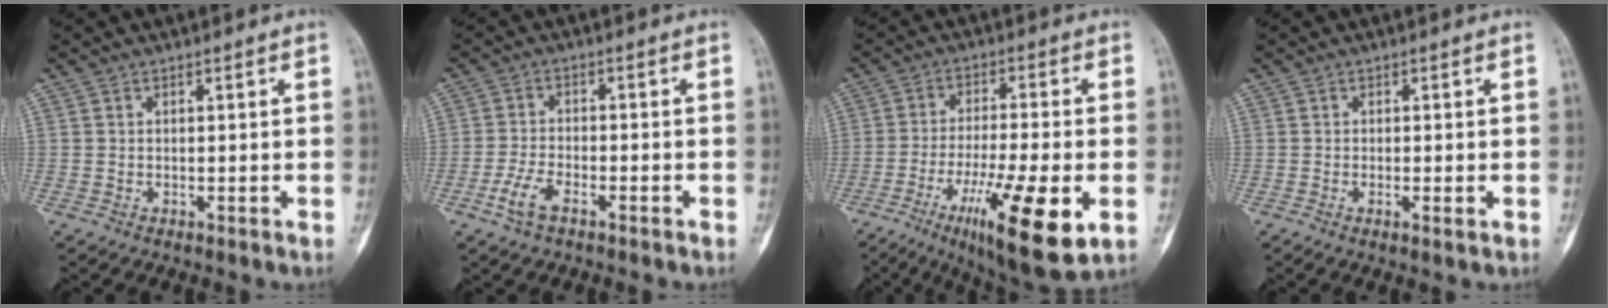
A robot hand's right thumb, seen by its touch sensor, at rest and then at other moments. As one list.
[{"total": 4.8, "force": [-2.7, 2.0, 3.5], "torque": [-0.074, 0.016, -0.051]}, {"total": 16.9, "force": [-6.3, 3.7, 15.3], "torque": [-0.263, -0.003, -0.096]}, {"total": 1.3, "force": [-0.3, 0.2, 1.3], "torque": [-0.020, -0.002, -0.006]}]